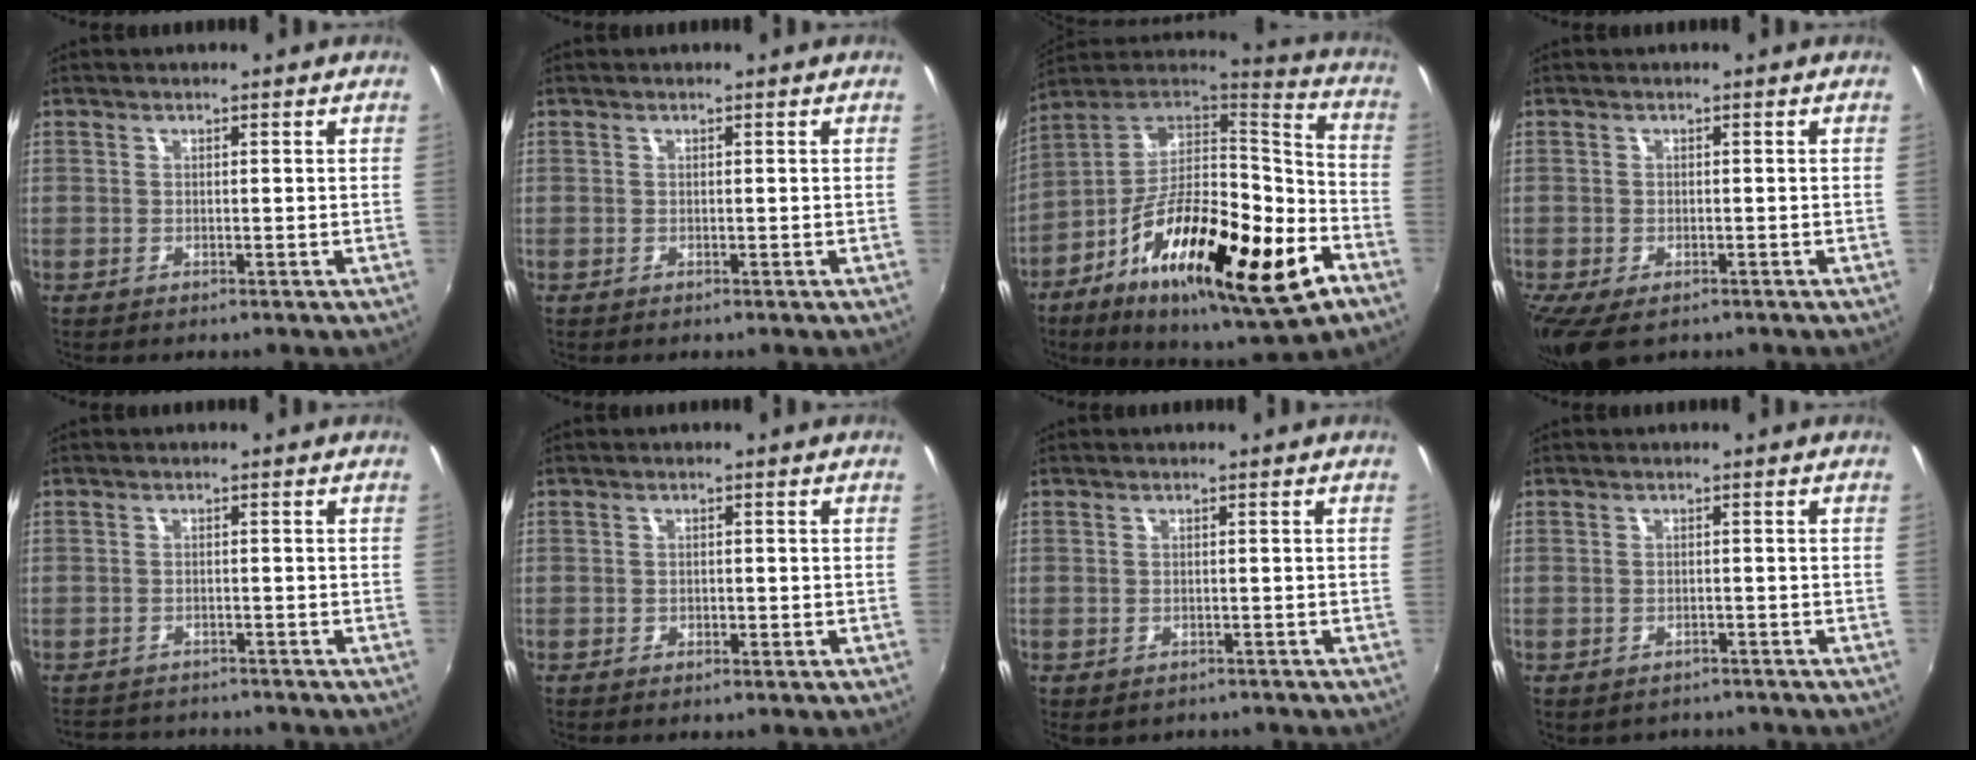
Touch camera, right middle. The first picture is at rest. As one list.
[{"total": 0.0}, {"total": 28.5, "force": [-12.3, 8.7, 24.2], "torque": [-0.406, -0.035, -0.208]}, {"total": 6.6, "force": [-4.3, 2.9, 4.1], "torque": [-0.092, -0.032, -0.069]}, {"total": 5.5, "force": [-5.0, 2.0, 0.8], "torque": [-0.029, -0.001, -0.080]}, {"total": 1.2, "force": [-0.6, 0.9, 0.6], "torque": [-0.010, -0.004, -0.012]}, {"total": 2.2, "force": [-1.4, 1.5, 1.0], "torque": [-0.022, -0.013, -0.016]}, {"total": 3.1, "force": [-2.4, 1.7, 0.8], "torque": [-0.022, -0.012, -0.032]}]